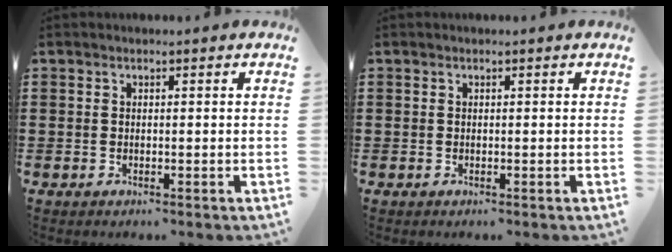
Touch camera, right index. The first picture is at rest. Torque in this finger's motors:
{"motor_torque": [-0.05, 0.02, 0.00, -0.01]}